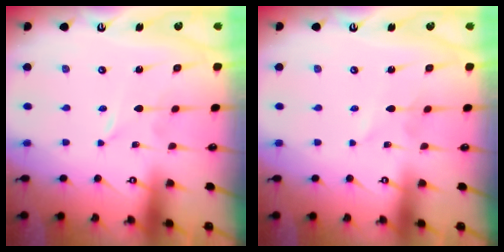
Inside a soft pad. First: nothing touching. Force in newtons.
{"total": 1.2, "press": 1.1, "slide": 0.2}